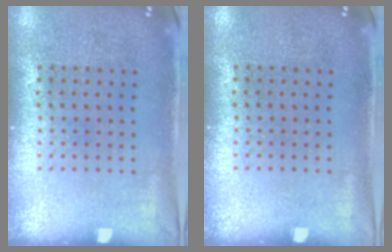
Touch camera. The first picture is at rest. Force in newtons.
{"total": 0.0}